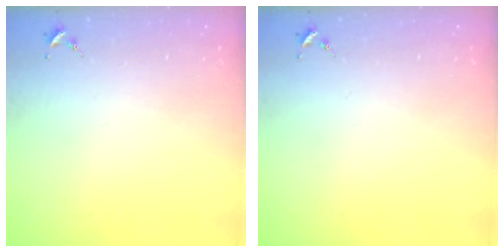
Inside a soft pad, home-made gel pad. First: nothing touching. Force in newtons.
{"total": 0.0}